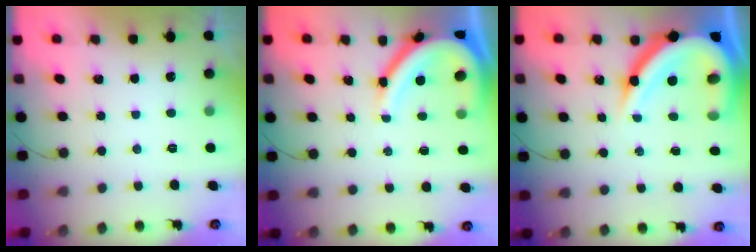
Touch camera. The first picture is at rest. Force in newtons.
{"total": 12.4, "press": 12.4, "slide": 1.2}
{"total": 20.4, "press": 20.3, "slide": 2.2}